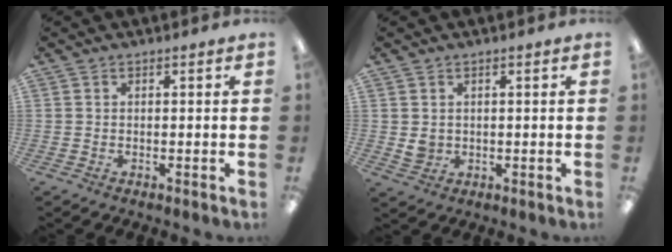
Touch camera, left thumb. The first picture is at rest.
{"total": 2.5, "force": [0.7, 2.3, 0.8], "torque": [-0.001, -0.005, 0.010]}